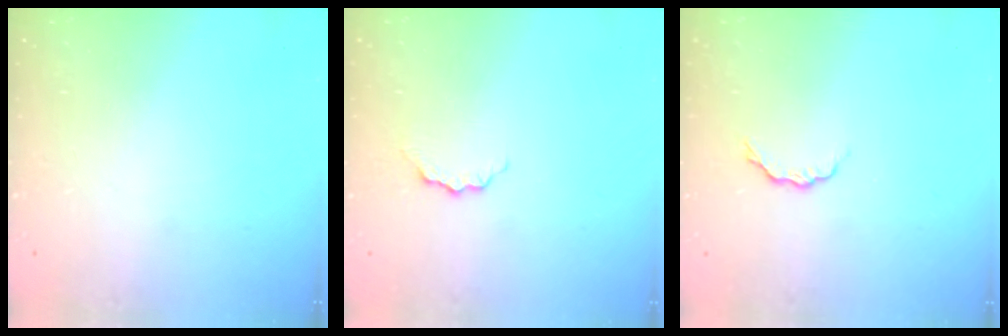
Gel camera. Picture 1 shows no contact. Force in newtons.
{"total": 5.1, "press": 5.0, "slide": 0.4}
{"total": 5.3, "press": 5.2, "slide": 0.6}